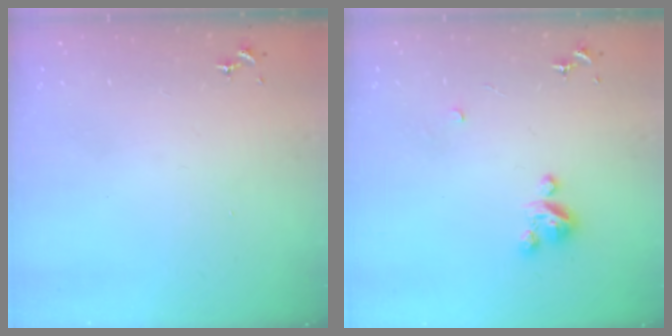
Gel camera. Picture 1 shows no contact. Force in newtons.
{"total": 5.8, "press": 5.7, "slide": 0.4}